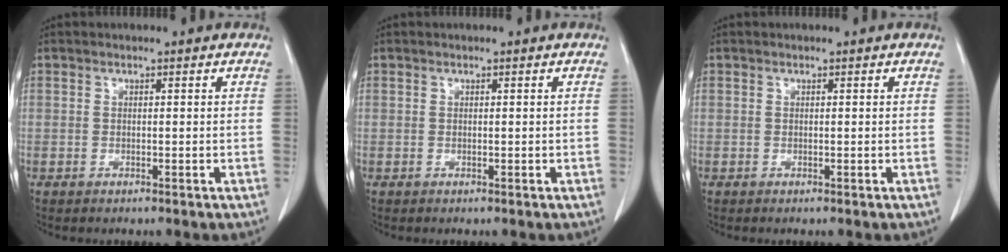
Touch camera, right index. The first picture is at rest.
{"total": 0.0}
{"total": 0.0}